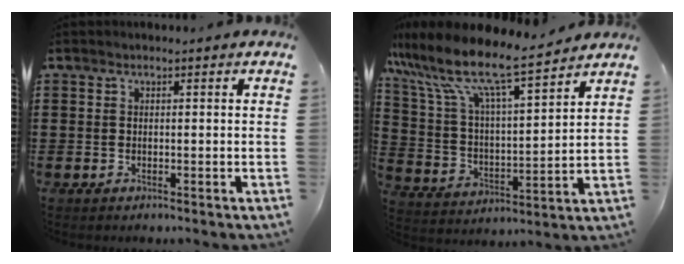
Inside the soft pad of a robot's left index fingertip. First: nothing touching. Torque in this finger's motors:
{"motor_torque": [1.10, -1.03, 0.48, 0.21]}